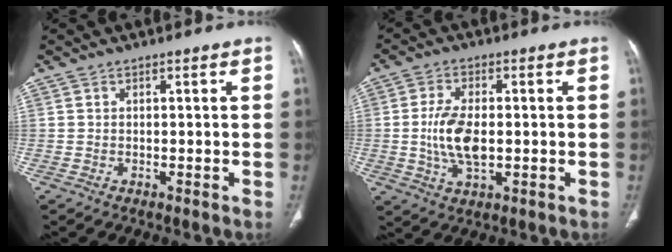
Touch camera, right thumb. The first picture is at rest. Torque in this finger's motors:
{"motor_torque": [1.41, 1.37, 0.57, -0.81, 0.10]}